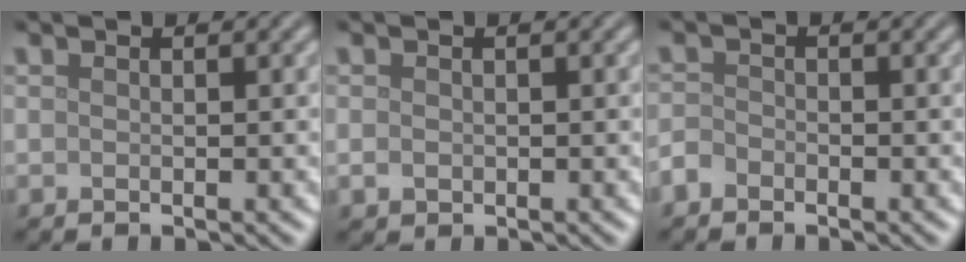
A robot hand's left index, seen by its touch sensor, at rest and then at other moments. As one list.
[{"total": 0.9, "force": [-0.1, 0.8, 0.5], "torque": [-0.009, -0.005, -0.002]}, {"total": 1.4, "force": [-1.1, 0.7, 0.3], "torque": [-0.003, 0.002, -0.028]}]